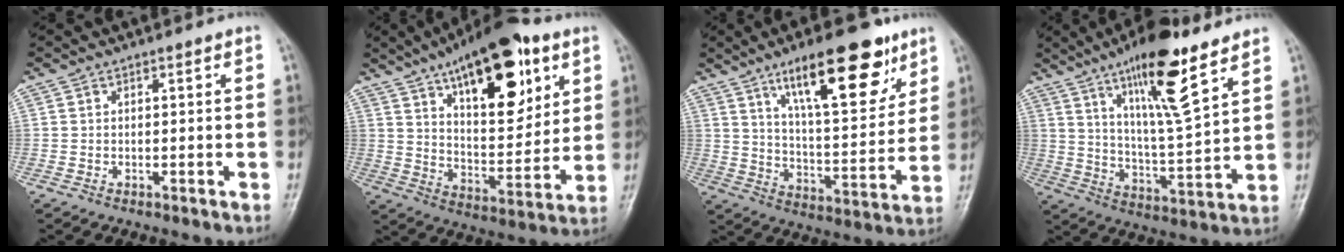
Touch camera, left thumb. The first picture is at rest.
{"total": 22.8, "force": [11.4, 10.0, 17.0], "torque": [-0.214, -0.042, 0.186]}
{"total": 19.8, "force": [11.6, 6.7, 14.6], "torque": [-0.182, -0.052, 0.190]}
{"total": 16.2, "force": [9.8, 3.2, 12.5], "torque": [-0.197, -0.055, 0.172]}